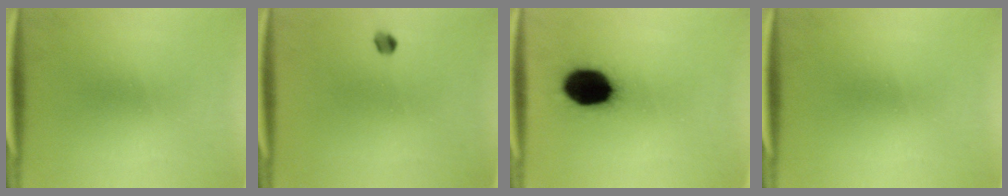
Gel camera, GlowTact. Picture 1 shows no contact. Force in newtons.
{"total": 1.7}
{"total": 15.6}
{"total": 0.0}